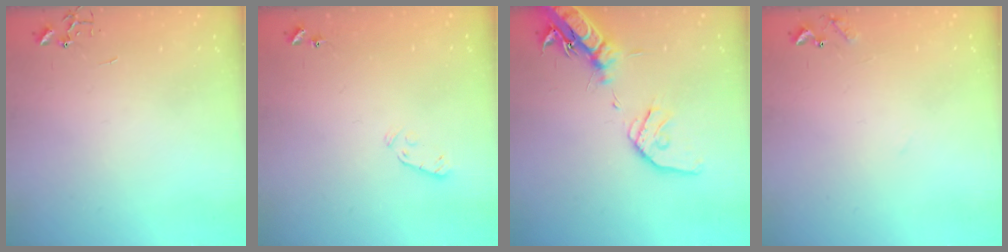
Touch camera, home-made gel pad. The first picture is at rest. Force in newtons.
{"total": 3.8, "press": 3.7, "slide": 0.7}
{"total": 19.4, "press": 19.1, "slide": 3.5}
{"total": 7.8, "press": 7.8, "slide": 0.5}